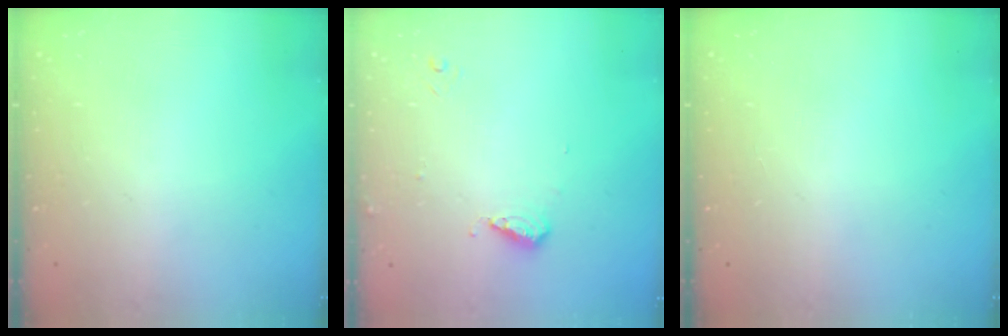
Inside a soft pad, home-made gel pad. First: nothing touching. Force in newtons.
{"total": 5.0, "press": 4.9, "slide": 0.6}
{"total": 0.0}